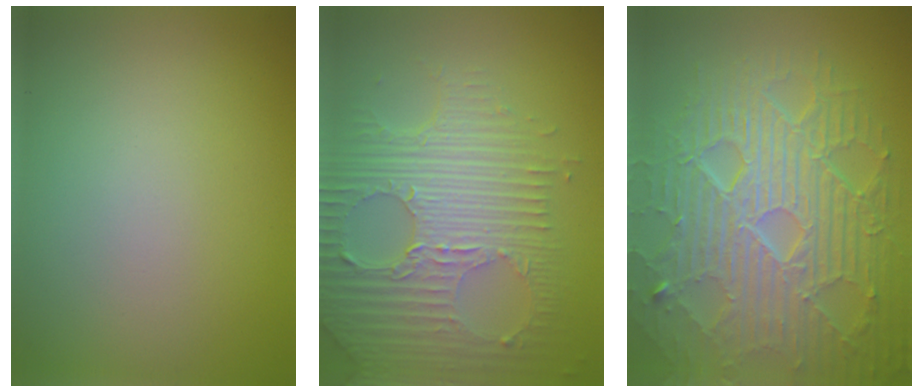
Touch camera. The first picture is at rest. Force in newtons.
{"total": 7.5, "press": 5.2, "slide": 5.4}
{"total": 10.7, "press": 6.9, "slide": 8.2}